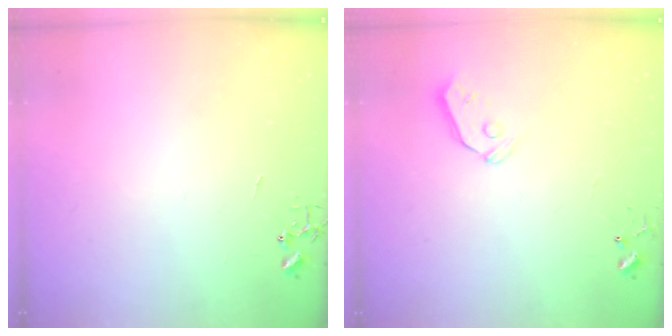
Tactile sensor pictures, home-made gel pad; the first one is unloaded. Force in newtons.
{"total": 4.9, "press": 4.8, "slide": 0.9}